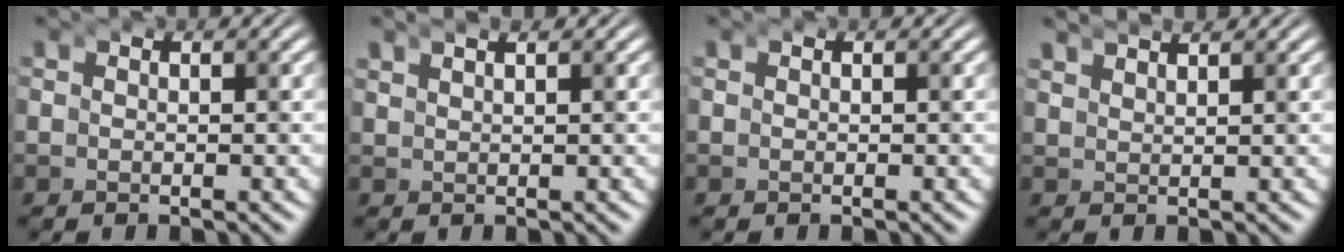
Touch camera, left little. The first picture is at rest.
{"total": 1.0, "force": [0.9, -0.5, 0.0], "torque": [0.012, 0.010, 0.013]}
{"total": 0.0}
{"total": 2.0, "force": [1.8, -0.9, -0.3], "torque": [0.006, 0.003, 0.033]}